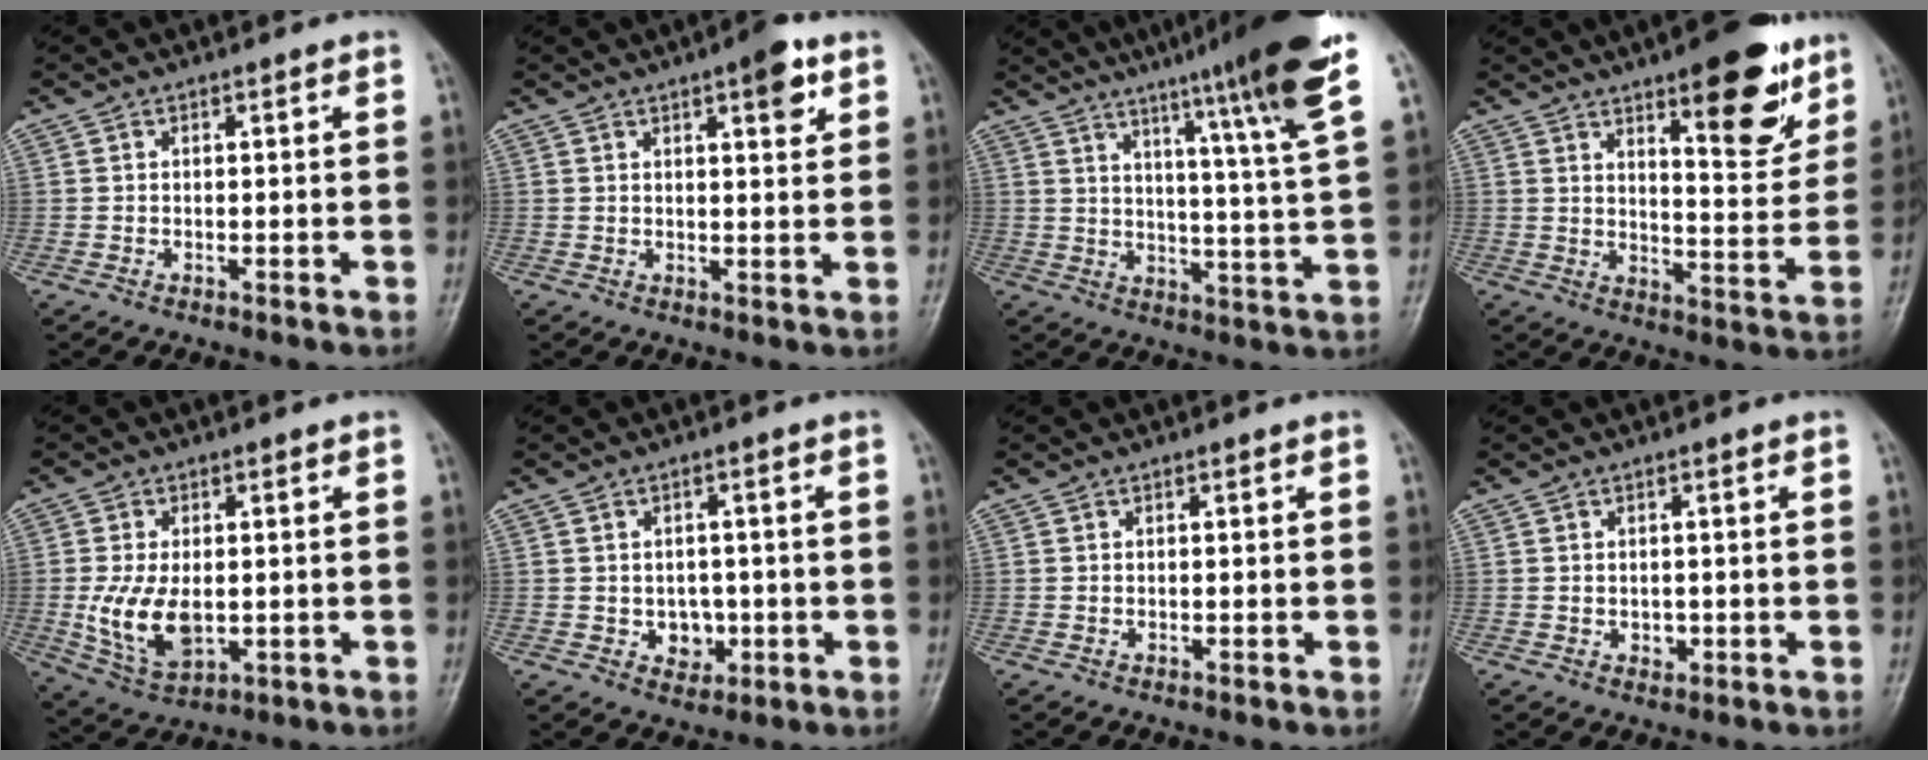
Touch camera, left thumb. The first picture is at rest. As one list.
[{"total": 5.4, "force": [2.9, 1.7, 4.2], "torque": [-0.047, -0.011, 0.036]}, {"total": 18.0, "force": [11.3, 0.0, 14.0], "torque": [-0.195, -0.049, 0.149]}, {"total": 14.4, "force": [8.7, 4.7, 10.5], "torque": [-0.106, -0.053, 0.124]}, {"total": 9.9, "force": [-0.8, 5.8, 7.9], "torque": [-0.147, -0.013, 0.000]}, {"total": 4.2, "force": [-0.7, 3.5, 2.2], "torque": [-0.008, 0.004, -0.002]}, {"total": 0.0}, {"total": 1.6, "force": [-0.1, 1.3, 0.8], "torque": [-0.007, 0.000, 0.003]}]